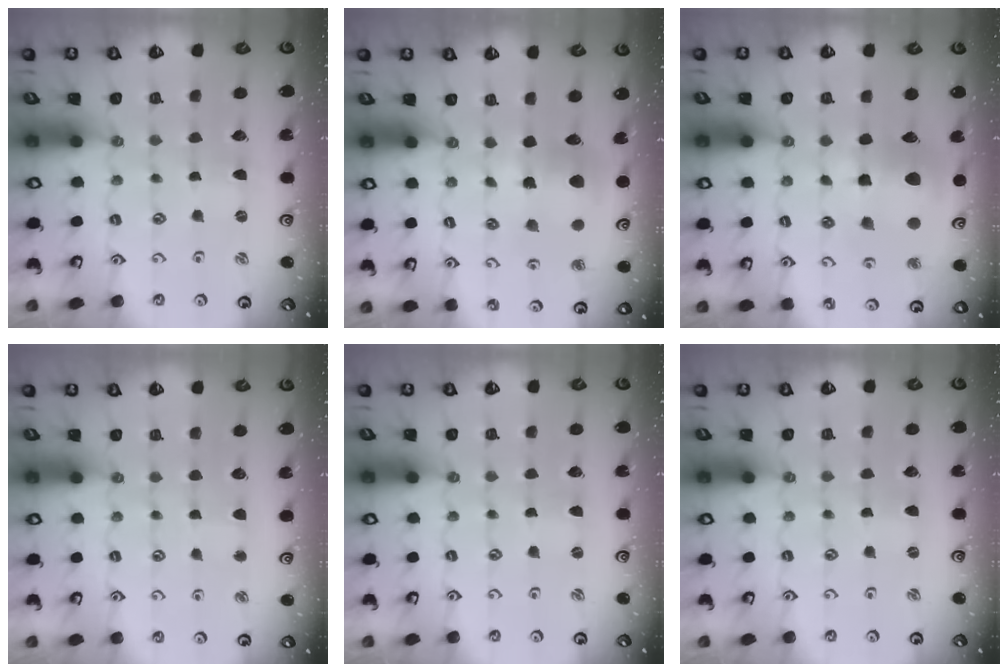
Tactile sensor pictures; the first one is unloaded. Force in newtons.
{"total": 9.1, "press": 9.0, "slide": 1.2}
{"total": 14.0, "press": 13.9, "slide": 1.9}
{"total": 2.6, "press": 2.6, "slide": 0.2}
{"total": 0.0}
{"total": 0.0}